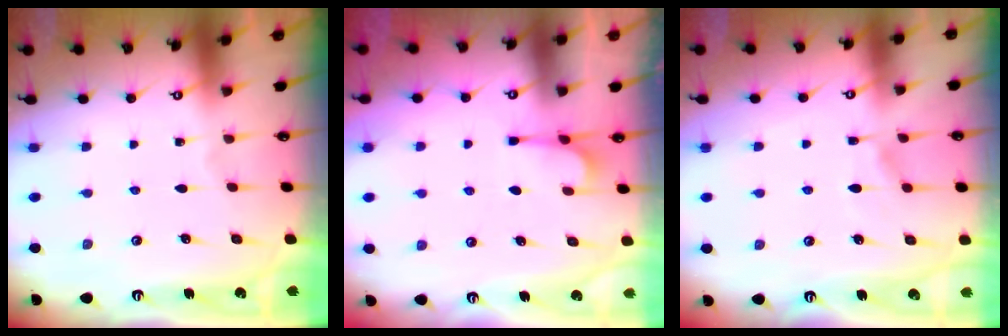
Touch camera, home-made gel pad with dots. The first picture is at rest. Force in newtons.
{"total": 1.5, "press": 1.0, "slide": 1.1}
{"total": 5.4, "press": 5.4, "slide": 0.5}